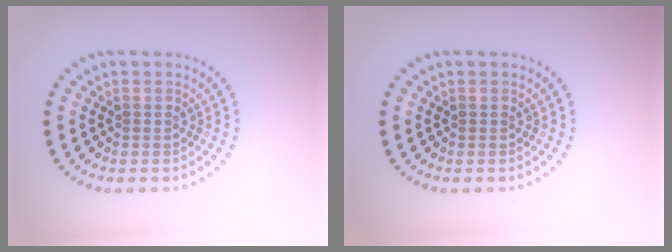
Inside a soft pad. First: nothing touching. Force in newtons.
{"total": 0.0}